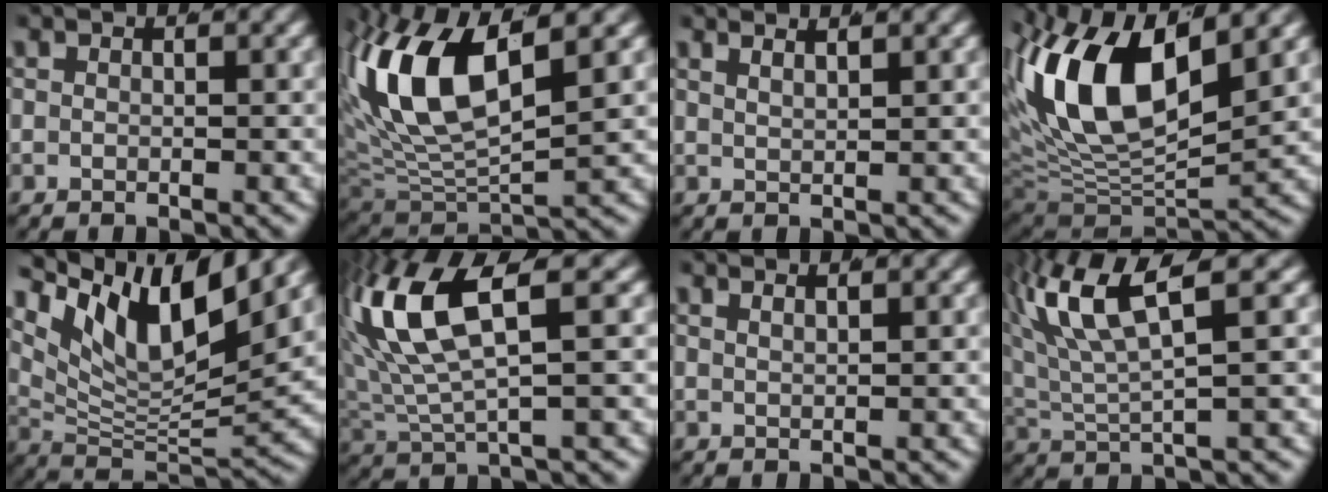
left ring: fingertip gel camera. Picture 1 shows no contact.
{"total": 10.7, "force": [2.1, 6.0, 8.7], "torque": [-0.207, -0.014, 0.048]}
{"total": 2.4, "force": [2.1, 0.1, 1.0], "torque": [-0.014, 0.000, 0.041]}
{"total": 13.1, "force": [2.3, 7.4, 10.5], "torque": [-0.227, -0.018, 0.047]}
{"total": 13.6, "force": [5.2, 8.1, 9.7], "torque": [-0.177, 0.010, 0.076]}
{"total": 9.1, "force": [2.5, 4.4, 7.5], "torque": [-0.185, -0.013, 0.054]}
{"total": 1.6, "force": [1.5, -0.2, 0.6], "torque": [-0.008, -0.001, 0.030]}
{"total": 7.5, "force": [3.1, 3.1, 6.1], "torque": [-0.140, -0.004, 0.061]}